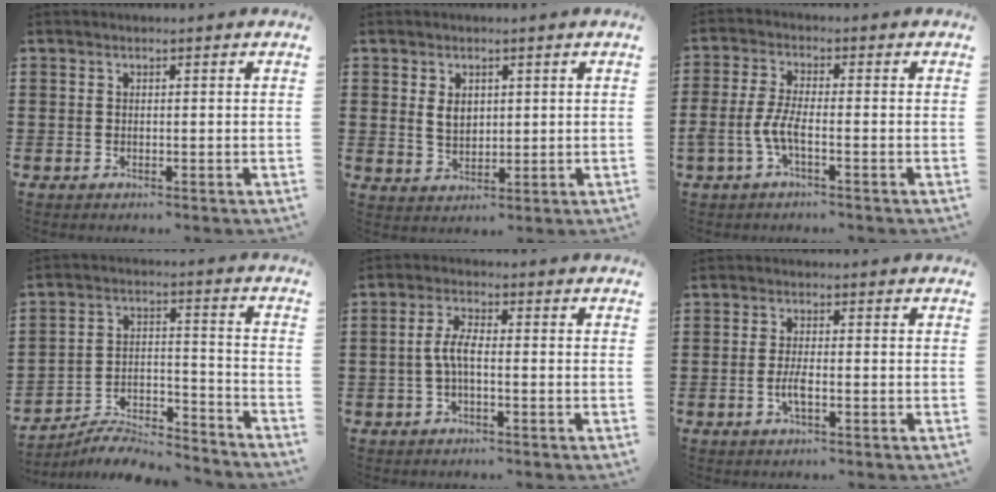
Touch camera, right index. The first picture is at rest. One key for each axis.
{"total": 3.2, "fx": 1.0, "fy": 2.2, "fz": 2.1, "tx": -0.039, "ty": 0.005, "tz": 0.016}
{"total": 4.4, "fx": -2.0, "fy": 1.0, "fz": 3.8, "tx": -0.093, "ty": -0.008, "tz": -0.043}
{"total": 6.8, "fx": -6.6, "fy": 1.2, "fz": 1.6, "tx": -0.031, "ty": 0.005, "tz": -0.130}
{"total": 3.9, "fx": -0.9, "fy": 1.1, "fz": 3.7, "tx": -0.089, "ty": -0.003, "tz": -0.025}
{"total": 2.7, "fx": -1.0, "fy": 0.6, "fz": 2.5, "tx": -0.051, "ty": -0.003, "tz": -0.019}